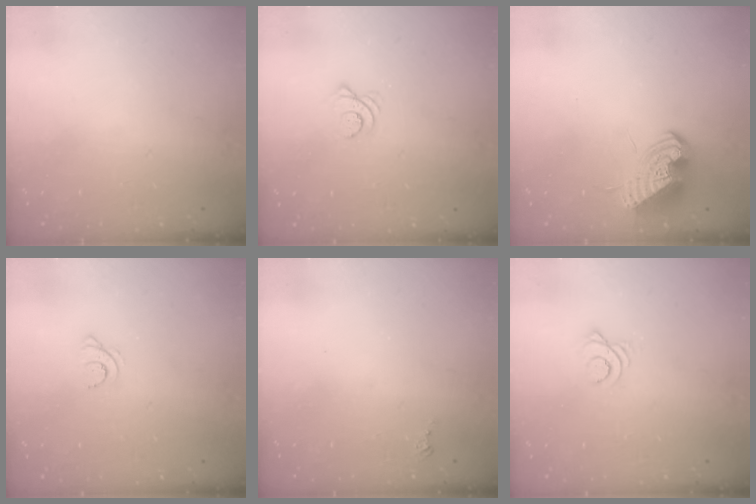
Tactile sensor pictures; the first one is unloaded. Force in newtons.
{"total": 3.0, "press": 2.9, "slide": 0.3}
{"total": 10.7, "press": 10.6, "slide": 1.5}
{"total": 3.9, "press": 3.9, "slide": 0.3}
{"total": 2.4, "press": 2.4, "slide": 0.4}
{"total": 2.9, "press": 2.9, "slide": 0.4}